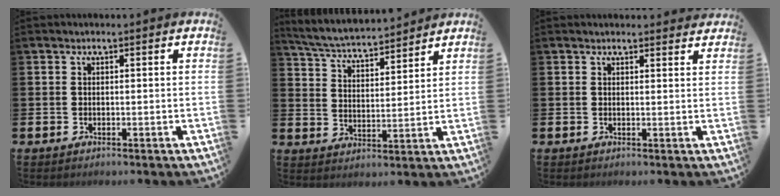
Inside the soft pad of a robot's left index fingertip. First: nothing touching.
{"total": 5.2, "force": [5.1, 0.4, 0.8], "torque": [-0.039, -0.038, 0.086]}
{"total": 1.4, "force": [1.4, 0.3, 0.0], "torque": [0.010, -0.006, 0.023]}